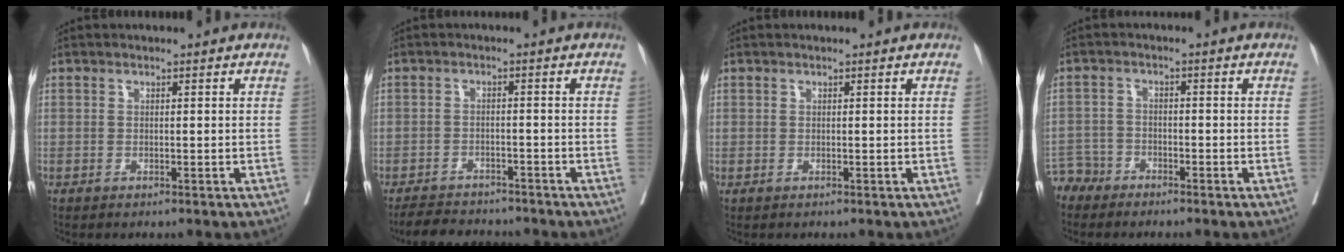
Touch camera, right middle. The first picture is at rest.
{"total": 7.6, "force": [-7.0, 2.2, 1.9], "torque": [-0.024, -0.004, -0.104]}
{"total": 0.0}
{"total": 3.8, "force": [-3.4, 1.5, -0.8], "torque": [0.016, -0.001, -0.070]}